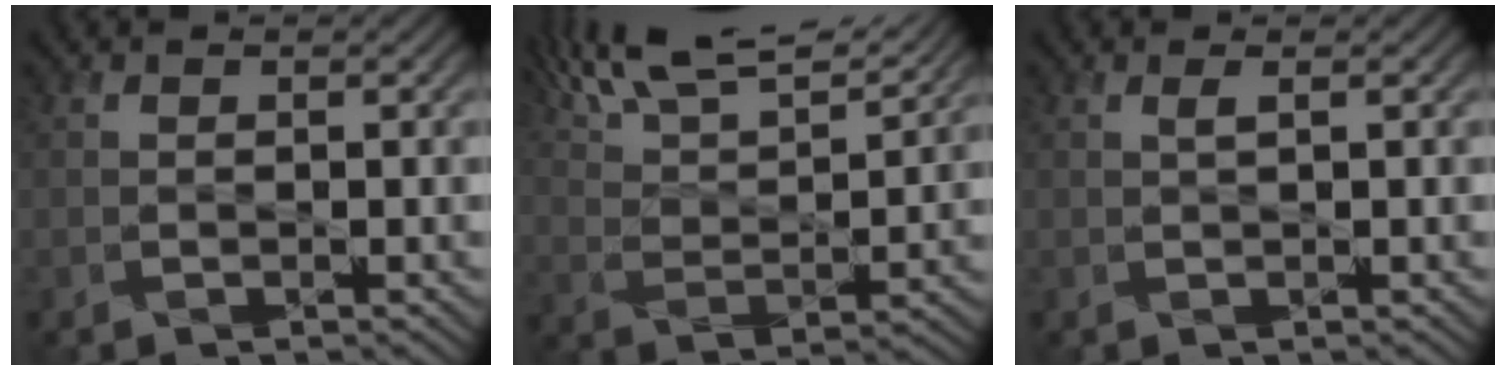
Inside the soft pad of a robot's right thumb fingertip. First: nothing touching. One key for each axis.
{"total": 14.3, "fx": 11.1, "fy": 3.8, "fz": 8.3, "tx": -0.172, "ty": 0.014, "tz": 0.170}
{"total": 0.9, "fx": 0.4, "fy": 0.1, "fz": 0.8, "tx": -0.019, "ty": 0.004, "tz": 0.006}